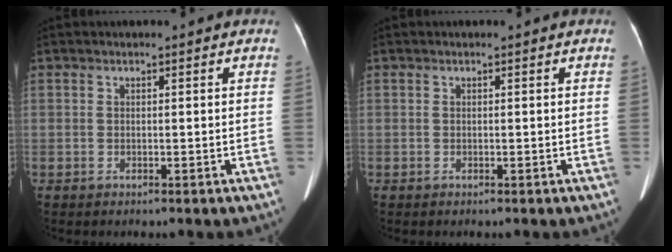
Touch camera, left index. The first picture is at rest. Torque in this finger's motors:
{"motor_torque": [0.01, 0.00, 0.00, 0.00]}